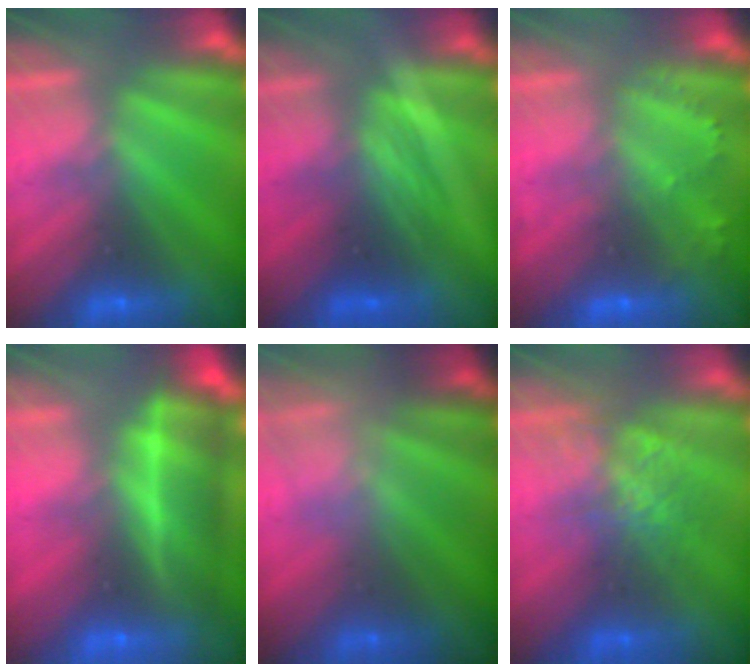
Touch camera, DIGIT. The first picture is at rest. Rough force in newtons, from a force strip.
{"total": 1.9}
{"total": 2.2}
{"total": 8.8}
{"total": 2.3}
{"total": 3.9}